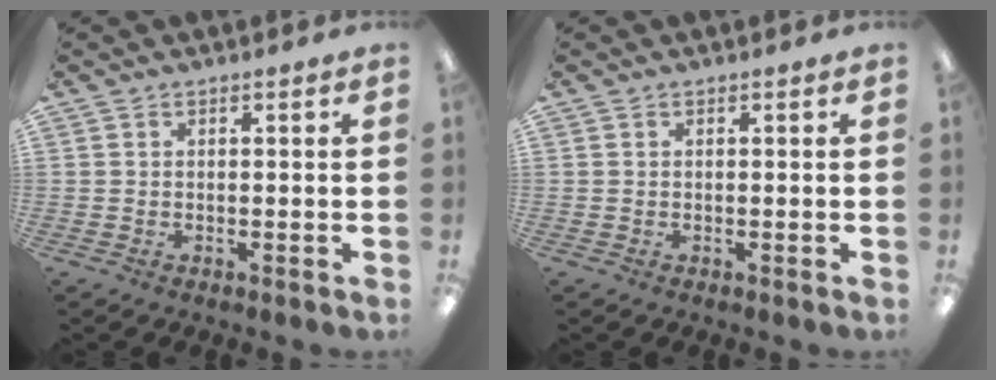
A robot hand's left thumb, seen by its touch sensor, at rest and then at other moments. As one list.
[{"total": 0.0}]